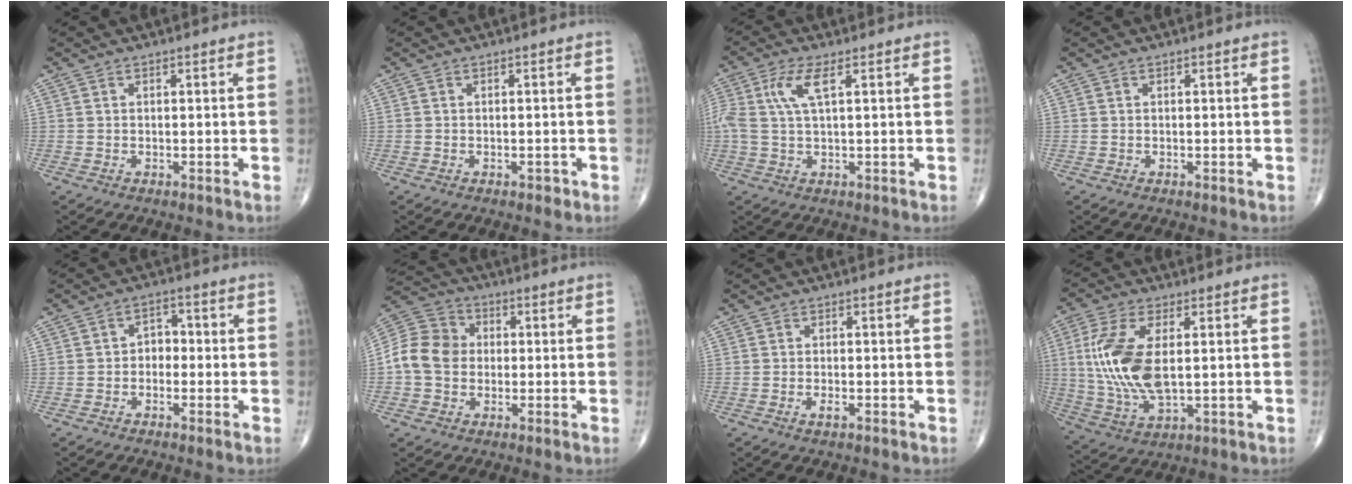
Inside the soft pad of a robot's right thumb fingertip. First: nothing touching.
{"total": 1.0, "force": [-0.5, 0.6, 0.6], "torque": [-0.007, 0.001, -0.007]}
{"total": 5.9, "force": [1.8, 1.7, 5.4], "torque": [-0.143, 0.009, 0.037]}
{"total": 0.0}
{"total": 3.5, "force": [-0.7, 2.7, 2.1], "torque": [-0.010, 0.019, -0.025]}
{"total": 10.4, "force": [-0.4, 8.7, 5.8], "torque": [-0.096, 0.032, -0.018]}
{"total": 1.4, "force": [-0.6, 0.6, 1.2], "torque": [-0.021, 0.000, -0.012]}
{"total": 14.3, "force": [1.5, 6.7, 12.5], "torque": [-0.273, -0.009, 0.037]}